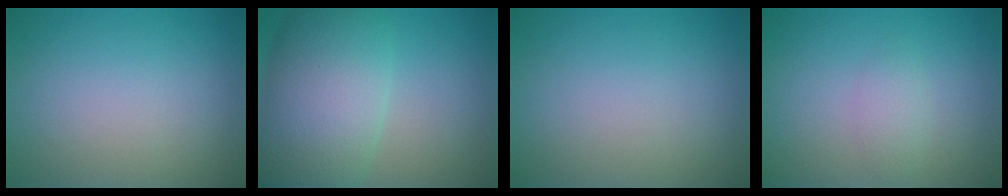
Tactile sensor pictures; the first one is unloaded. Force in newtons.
{"total": 9.6, "press": 9.6, "slide": 0.3}
{"total": 0.0}
{"total": 1.5, "press": 1.5, "slide": 0.0}